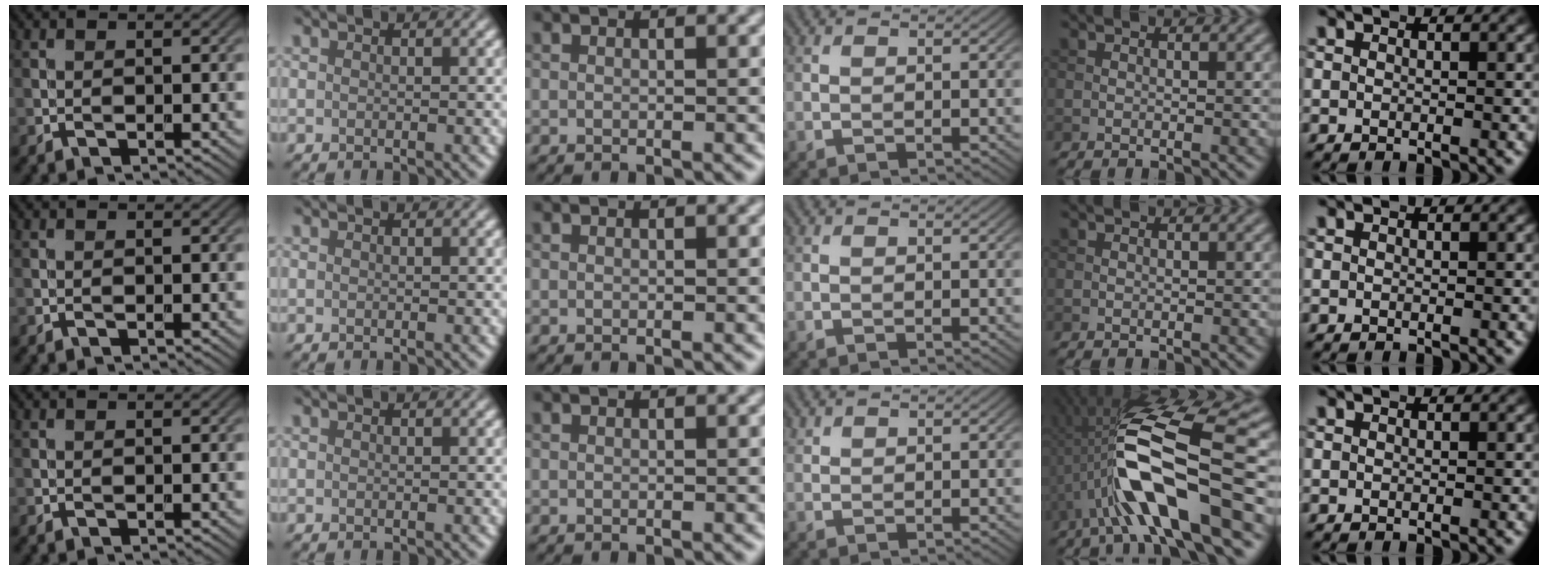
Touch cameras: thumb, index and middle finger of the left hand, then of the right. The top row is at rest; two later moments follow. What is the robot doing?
{"motion": "screw", "object": "dispenser bottle"}